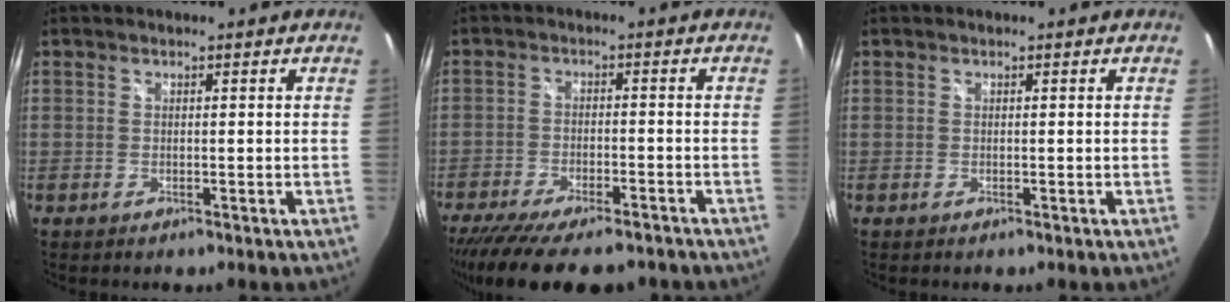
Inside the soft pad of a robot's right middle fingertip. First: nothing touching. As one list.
[{"total": 16.5, "force": [-13.4, 4.6, 8.4], "torque": [-0.174, -0.040, -0.202]}, {"total": 0.0}]